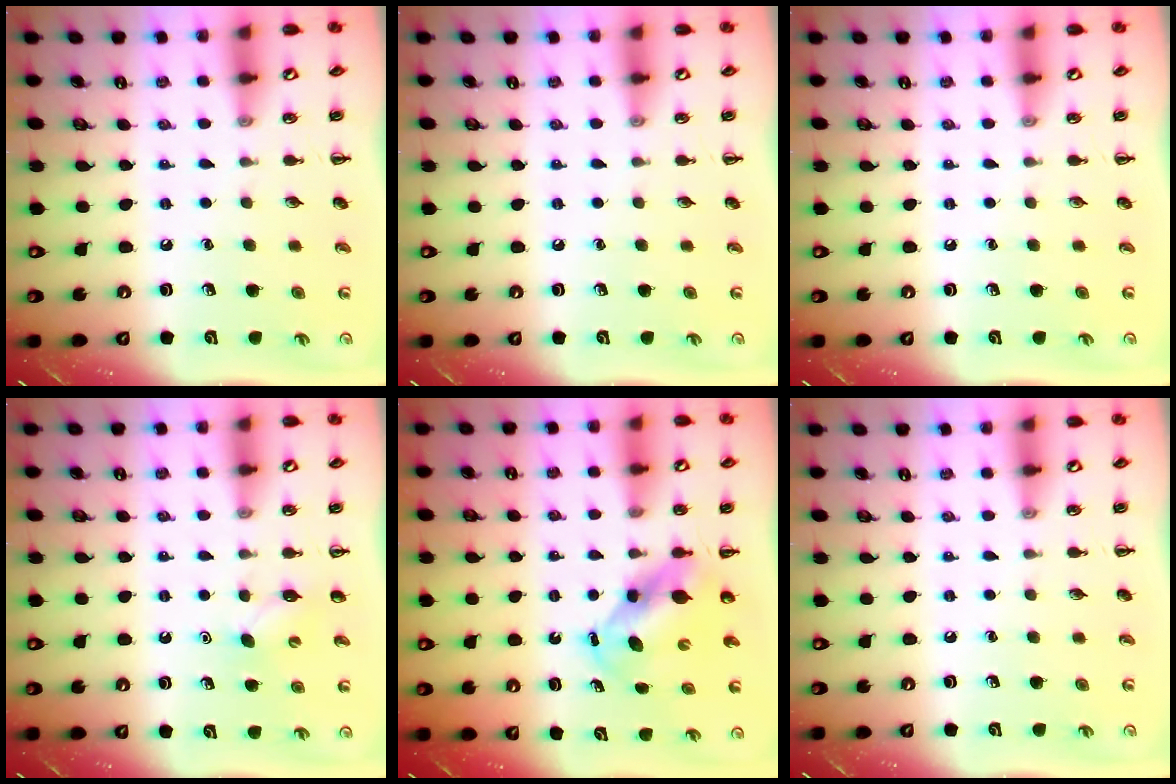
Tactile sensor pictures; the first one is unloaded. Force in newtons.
{"total": 0.0}
{"total": 0.0}
{"total": 3.0, "press": 2.9, "slide": 0.7}
{"total": 5.5, "press": 5.4, "slide": 1.0}
{"total": 0.0}